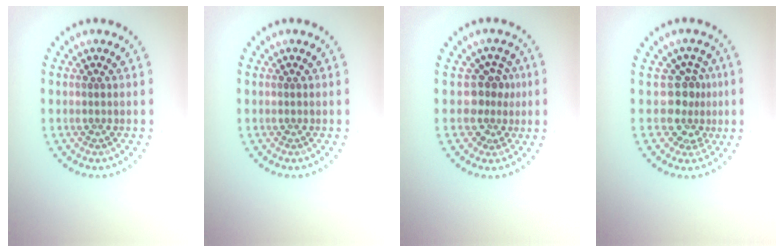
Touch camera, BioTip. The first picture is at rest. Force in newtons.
{"total": 0.0}
{"total": 2.6, "press": 2.0, "slide": 1.7}
{"total": 3.1, "press": 2.2, "slide": 2.1}